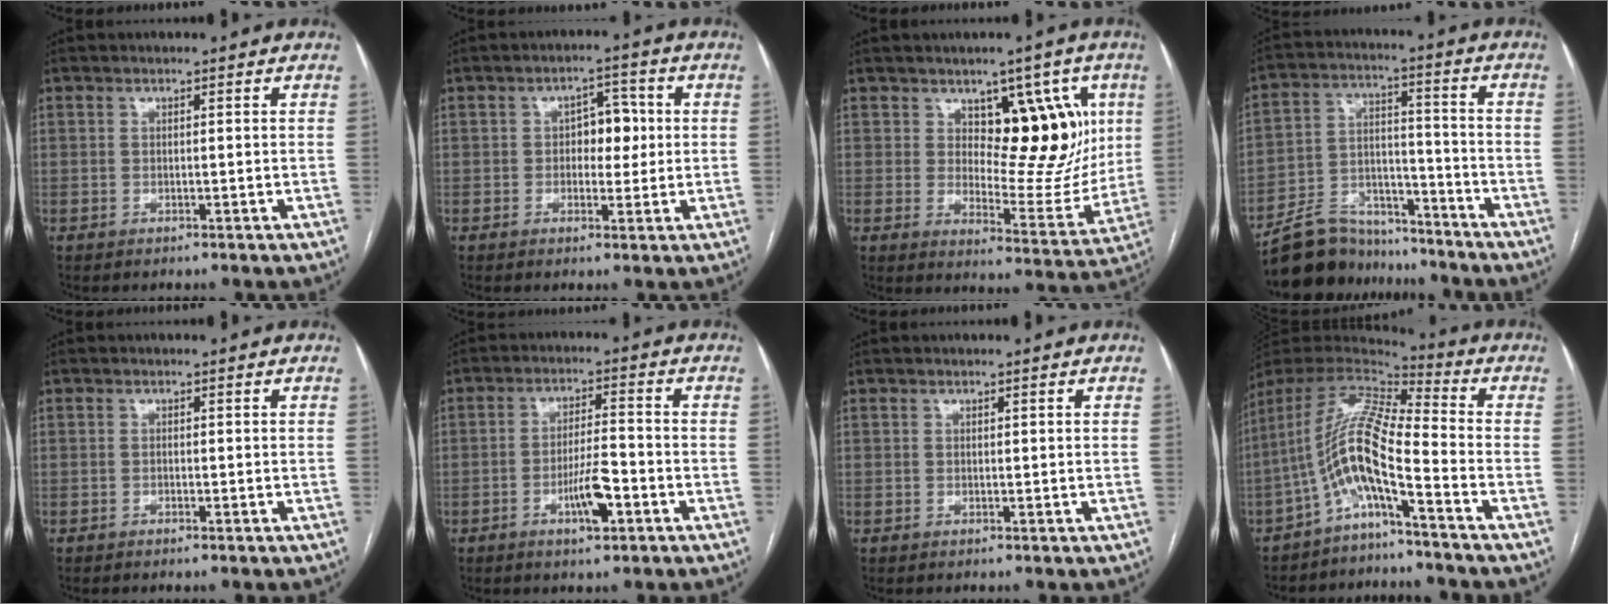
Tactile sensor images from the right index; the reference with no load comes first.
{"total": 5.0, "force": [0.3, 3.0, 4.0], "torque": [-0.054, 0.014, 0.006]}
{"total": 12.5, "force": [4.5, 6.5, 9.7], "torque": [-0.109, 0.005, 0.078]}
{"total": 13.0, "force": [-11.9, 4.8, 1.8], "torque": [-0.034, 0.035, -0.207]}
{"total": 0.6, "force": [-0.5, 0.0, 0.2], "torque": [-0.006, -0.001, -0.008]}
{"total": 6.4, "force": [-3.0, 1.1, 5.6], "torque": [-0.104, 0.001, -0.050]}
{"total": 0.0}
{"total": 11.5, "force": [-5.9, 0.7, 9.8], "torque": [-0.194, 0.020, -0.113]}